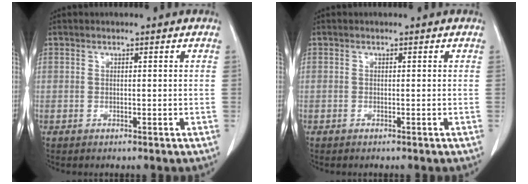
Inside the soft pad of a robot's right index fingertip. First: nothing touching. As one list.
[{"total": 0.0}]